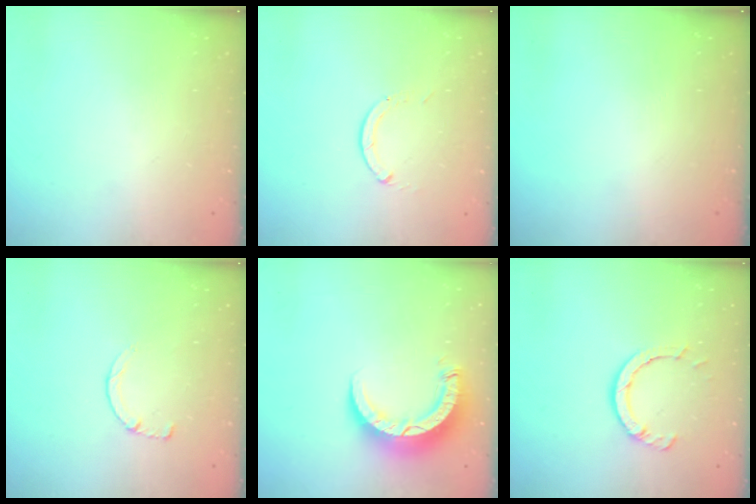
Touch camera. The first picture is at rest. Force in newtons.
{"total": 0.0}
{"total": 0.0}
{"total": 2.5, "press": 2.5, "slide": 0.3}
{"total": 8.8, "press": 8.8, "slide": 0.8}
{"total": 5.7, "press": 5.6, "slide": 0.7}